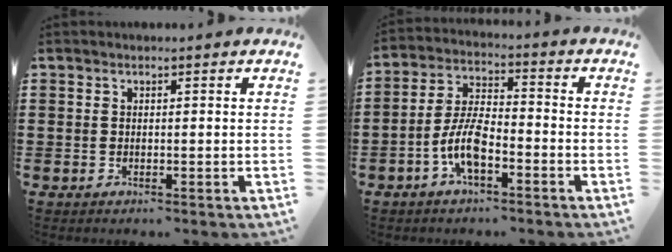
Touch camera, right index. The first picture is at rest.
{"total": 7.4, "force": [-3.3, 2.8, 6.0], "torque": [-0.141, -0.003, -0.068]}